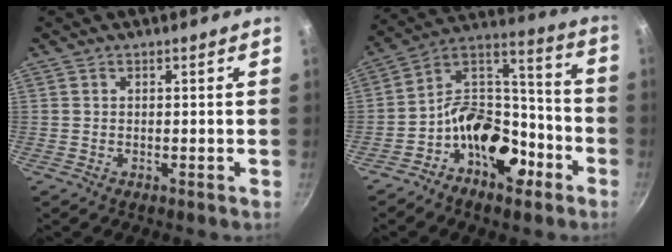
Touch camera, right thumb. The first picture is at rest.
{"total": 16.5, "force": [-8.0, 10.4, 10.1], "torque": [-0.108, 0.090, -0.146]}